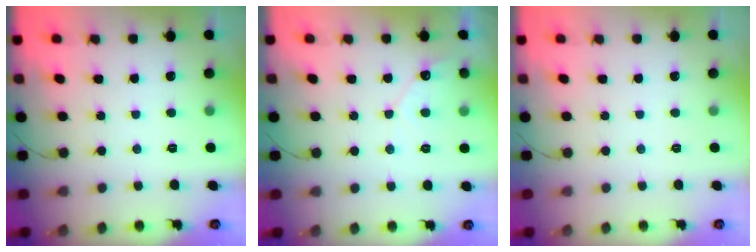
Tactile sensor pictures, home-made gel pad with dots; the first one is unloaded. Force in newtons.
{"total": 4.0, "press": 4.0, "slide": 0.2}
{"total": 0.0}